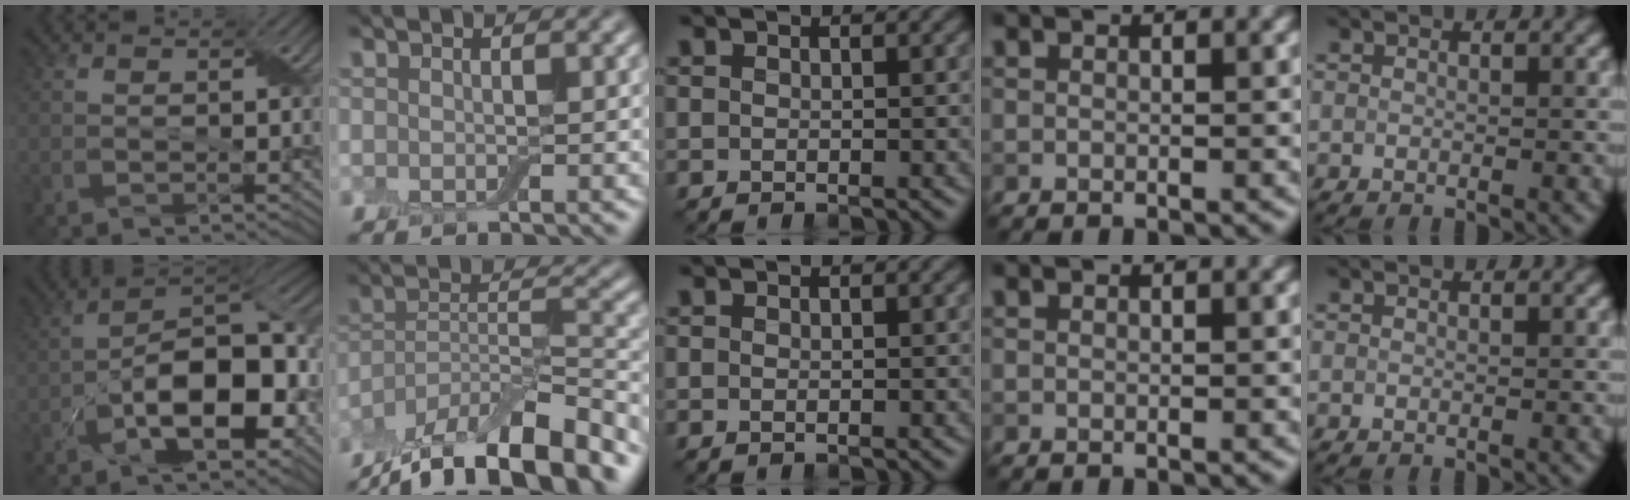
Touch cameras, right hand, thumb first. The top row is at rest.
{"thumb": {"total": 15.9, "force": [-5.4, 7.5, 12.9], "torque": [-0.199, -0.011, -0.094]}, "index": {"total": 13.0, "force": [-10.2, 3.7, 7.1], "torque": [-0.131, 0.019, -0.173]}}